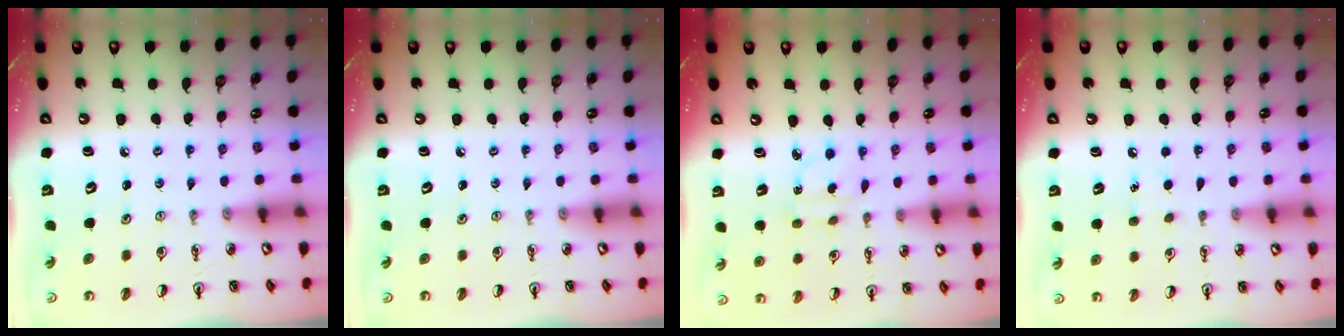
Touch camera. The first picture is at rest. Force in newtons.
{"total": 0.0}
{"total": 3.1, "press": 3.1, "slide": 0.6}
{"total": 5.2, "press": 5.2, "slide": 0.5}